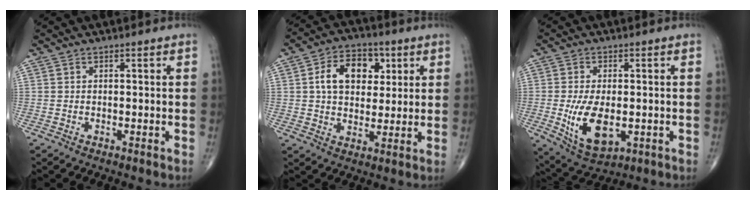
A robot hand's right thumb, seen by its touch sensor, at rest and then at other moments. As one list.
[{"total": 11.6, "force": [3.1, 7.9, 7.9], "torque": [-0.096, 0.002, 0.047]}, {"total": 10.9, "force": [-1.9, 5.7, 9.1], "torque": [-0.159, -0.014, -0.018]}]